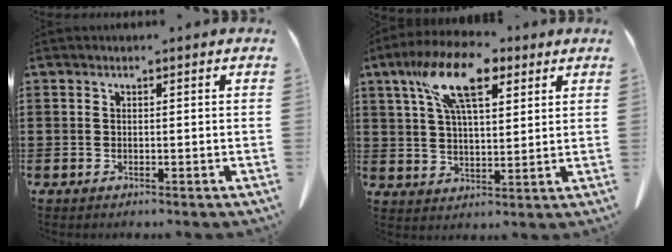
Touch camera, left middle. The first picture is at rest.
{"total": 12.9, "force": [7.3, 5.1, 9.2], "torque": [-0.188, 0.001, 0.133]}